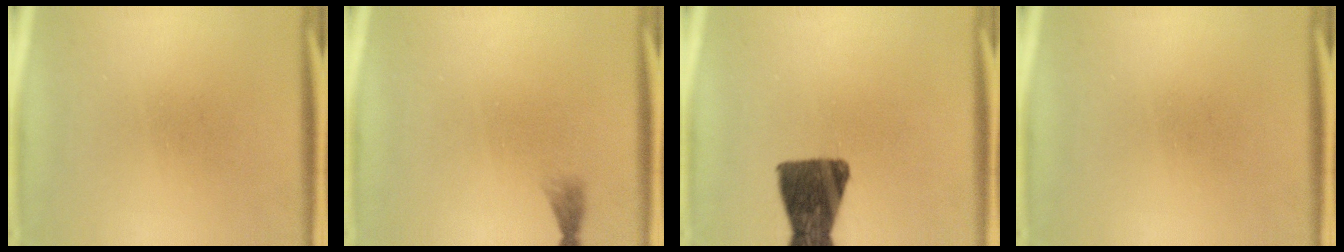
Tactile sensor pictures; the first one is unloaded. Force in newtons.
{"total": 1.1}
{"total": 12.7}
{"total": 0.0}